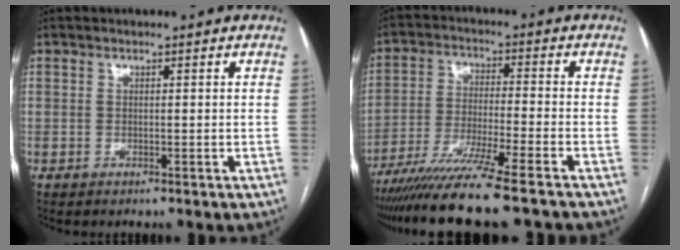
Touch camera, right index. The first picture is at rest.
{"total": 12.9, "force": [-10.6, -1.4, 7.2], "torque": [-0.115, -0.035, -0.174]}